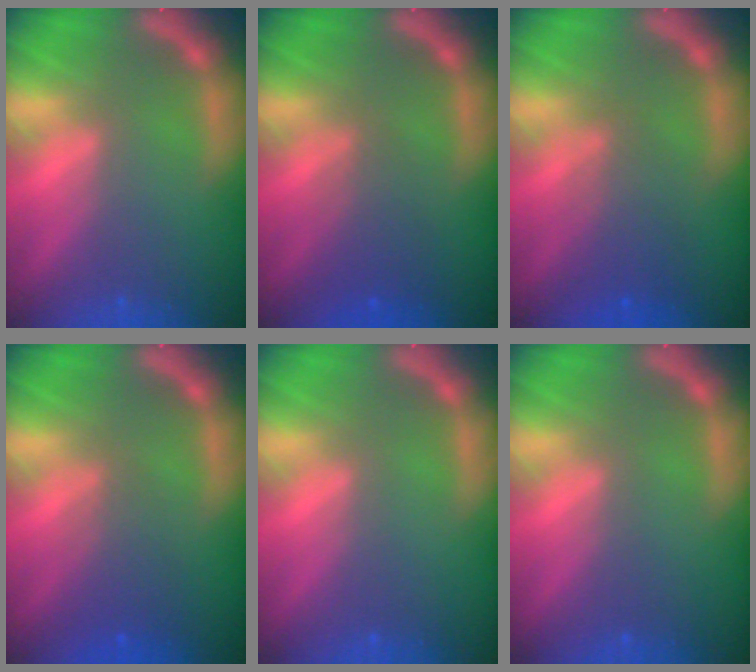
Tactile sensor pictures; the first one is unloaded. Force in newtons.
{"total": 3.0}
{"total": 3.5}
{"total": 3.0}
{"total": 0.0}
{"total": 0.0}